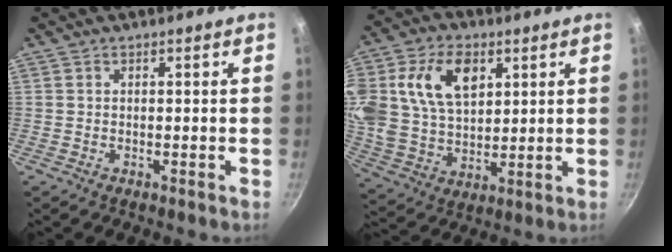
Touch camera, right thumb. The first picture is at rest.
{"total": 18.4, "force": [6.1, 12.2, 12.3], "torque": [-0.228, -0.002, 0.116]}